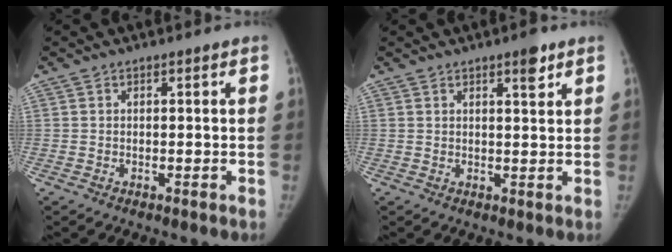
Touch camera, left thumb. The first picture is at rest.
{"total": 3.3, "force": [2.1, 0.8, 2.4], "torque": [-0.029, -0.012, 0.030]}